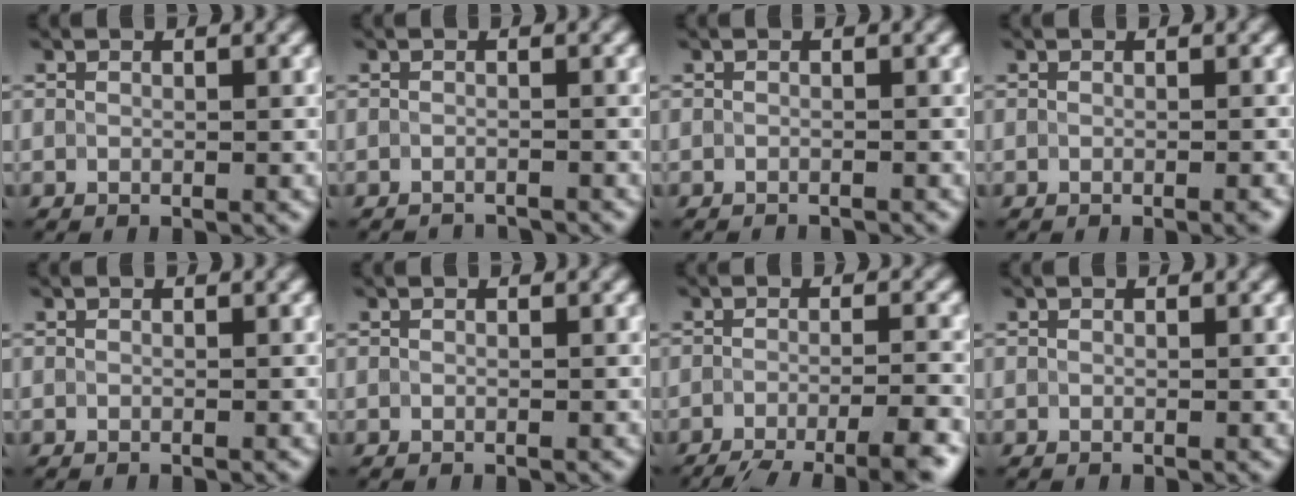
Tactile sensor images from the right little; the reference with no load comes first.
{"total": 1.9, "force": [-1.9, -0.1, 0.2], "torque": [0.003, -0.004, -0.025]}
{"total": 1.3, "force": [-1.3, -0.1, 0.2], "torque": [0.002, -0.004, -0.015]}
{"total": 0.8, "force": [-0.5, 0.1, 0.6], "torque": [-0.010, 0.000, -0.005]}
{"total": 0.0}
{"total": 0.0}
{"total": 8.9, "force": [-7.1, 1.9, 5.0], "torque": [-0.064, -0.006, -0.099]}
{"total": 0.0}